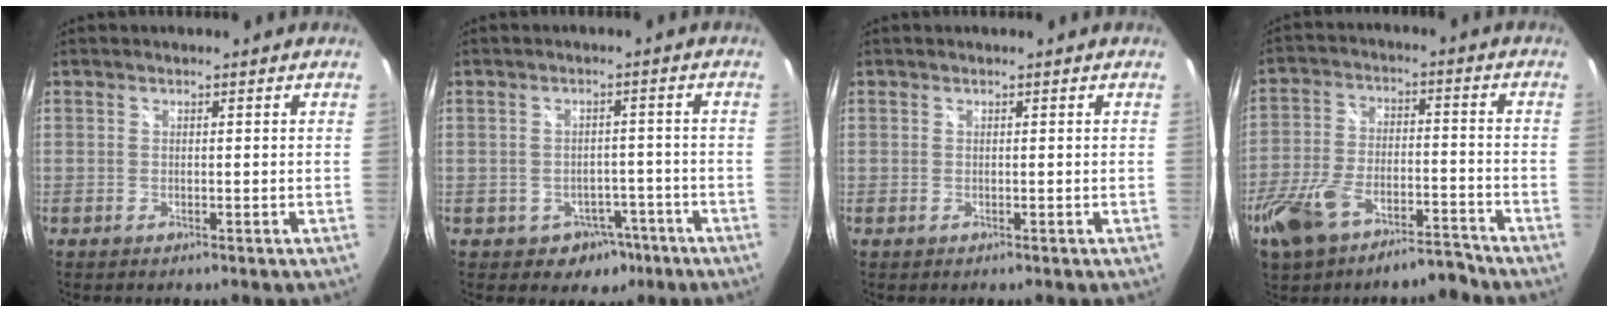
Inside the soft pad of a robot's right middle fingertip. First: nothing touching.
{"total": 5.5, "force": [-3.1, 4.4, 1.3], "torque": [-0.032, 0.017, -0.026]}
{"total": 0.0}
{"total": 13.7, "force": [-10.2, 5.6, 7.2], "torque": [-0.156, -0.003, -0.178]}